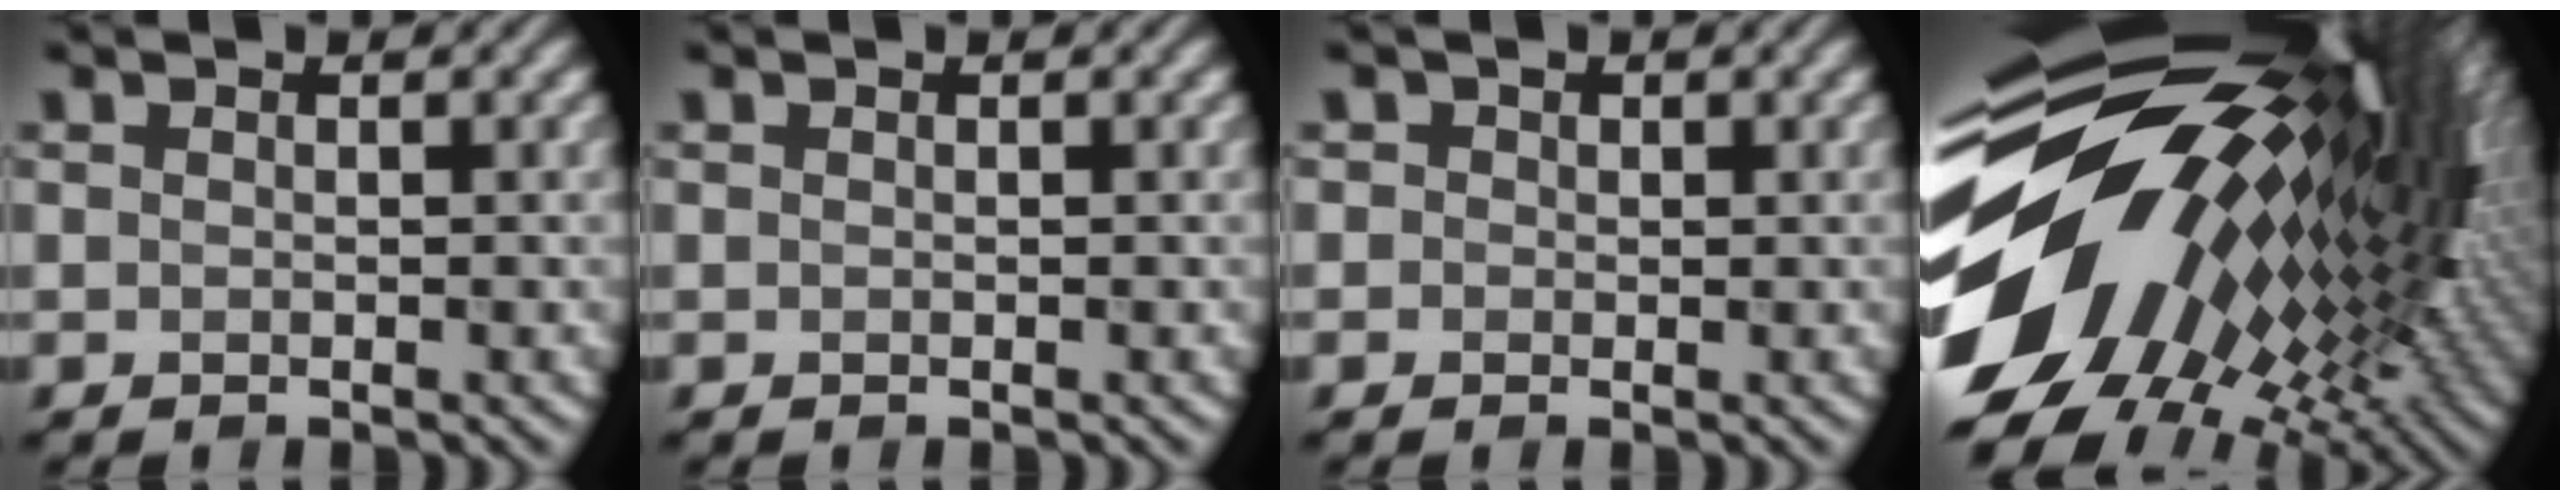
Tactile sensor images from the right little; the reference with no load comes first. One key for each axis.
{"total": 0.0}
{"total": 1.0, "fx": 0.4, "fy": 0.9, "fz": 0.2, "tx": -0.001, "ty": 0.001, "tz": -0.003}
{"total": 19.3, "fx": 1.2, "fy": 10.3, "fz": 16.3, "tx": -0.257, "ty": -0.005, "tz": 0.008}